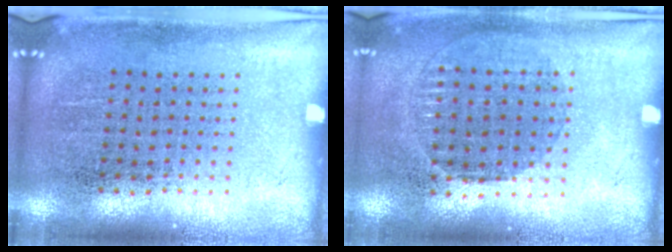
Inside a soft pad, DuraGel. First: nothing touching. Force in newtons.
{"total": 0.9, "press": 0.9, "slide": 0.3}